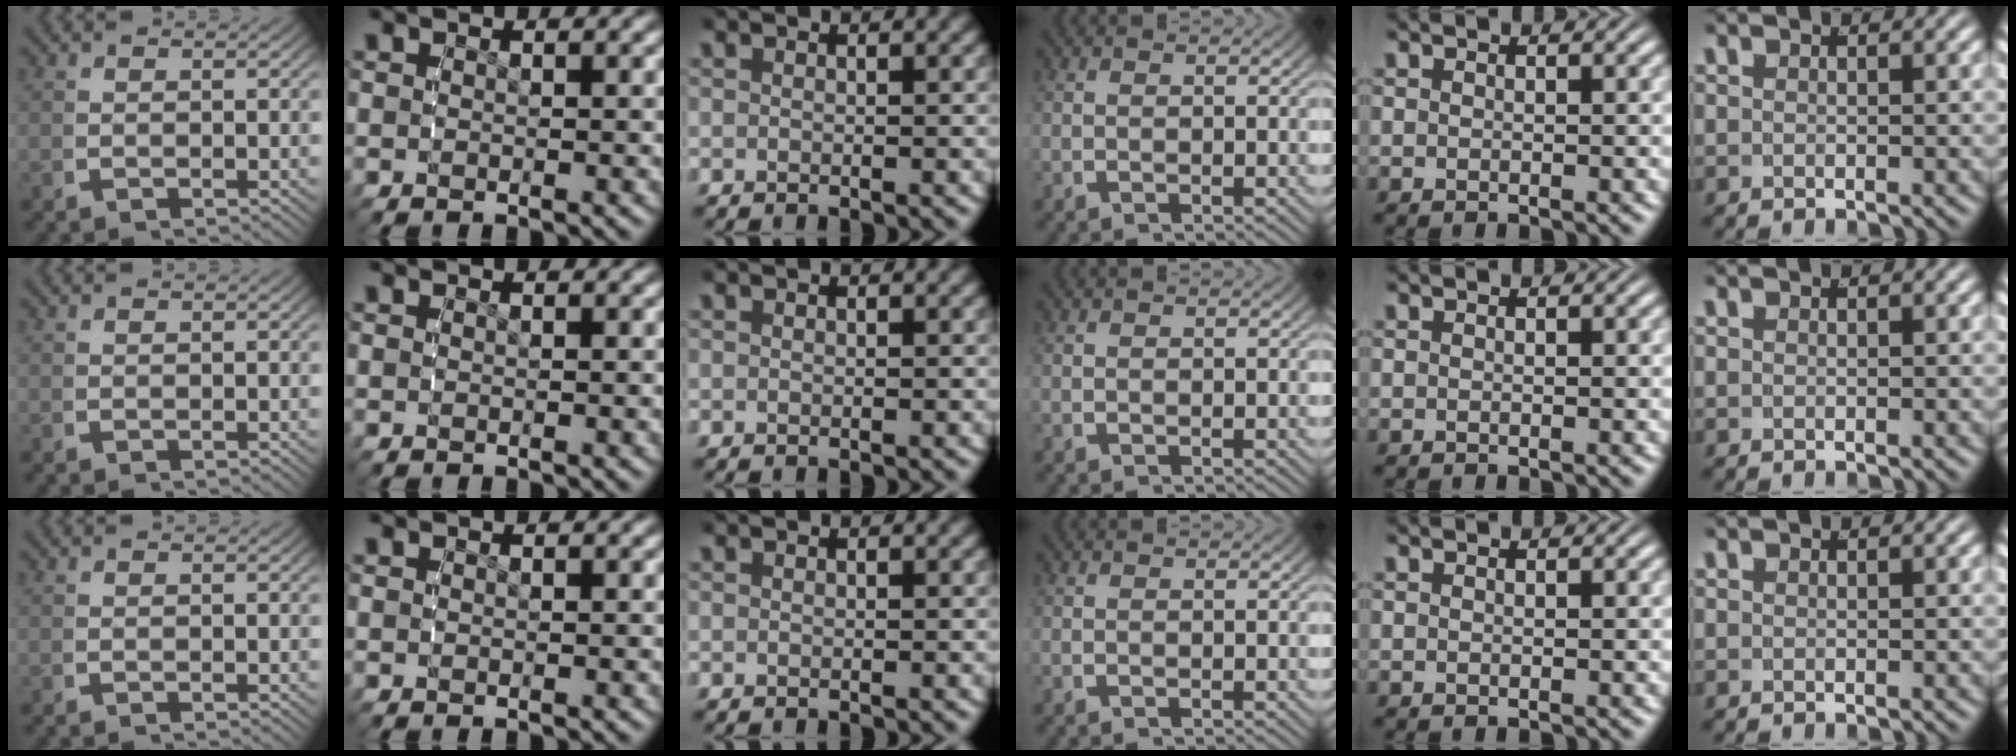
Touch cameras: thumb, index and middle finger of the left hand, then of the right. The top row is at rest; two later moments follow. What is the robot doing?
{"motion": "reach", "object": "glasses case"}